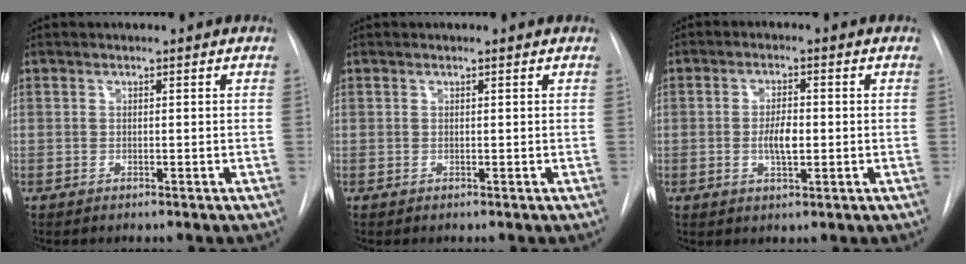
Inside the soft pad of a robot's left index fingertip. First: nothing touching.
{"total": 0.6, "force": [-0.6, -0.1, 0.0], "torque": [0.001, -0.006, -0.007]}
{"total": 4.1, "force": [-1.3, 1.3, 3.7], "torque": [-0.068, -0.007, -0.019]}